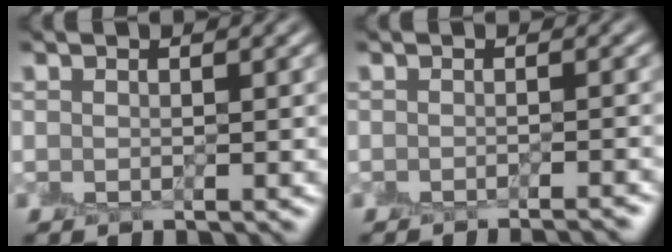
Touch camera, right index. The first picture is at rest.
{"total": 2.2, "force": [-2.1, 0.0, 0.7], "torque": [-0.002, -0.011, -0.027]}